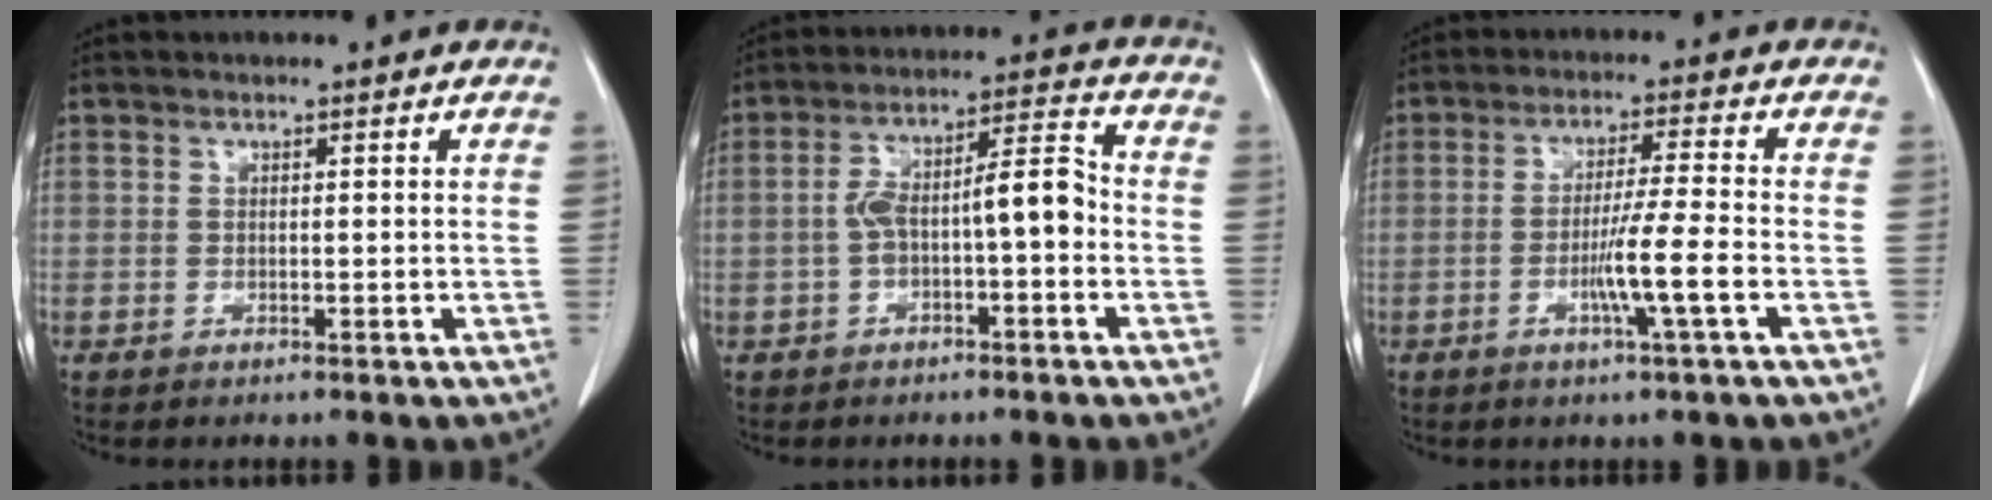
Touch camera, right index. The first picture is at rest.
{"total": 8.8, "force": [-1.7, 2.4, 8.3], "torque": [-0.147, 0.038, -0.025]}
{"total": 7.0, "force": [-2.3, -1.0, 6.5], "torque": [-0.115, -0.009, -0.044]}